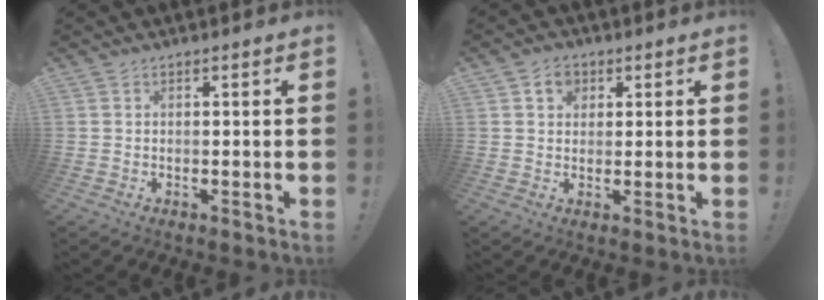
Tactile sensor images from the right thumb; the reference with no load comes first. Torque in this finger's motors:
{"motor_torque": [-0.03, -0.05, 0.07, -0.01, 0.00]}